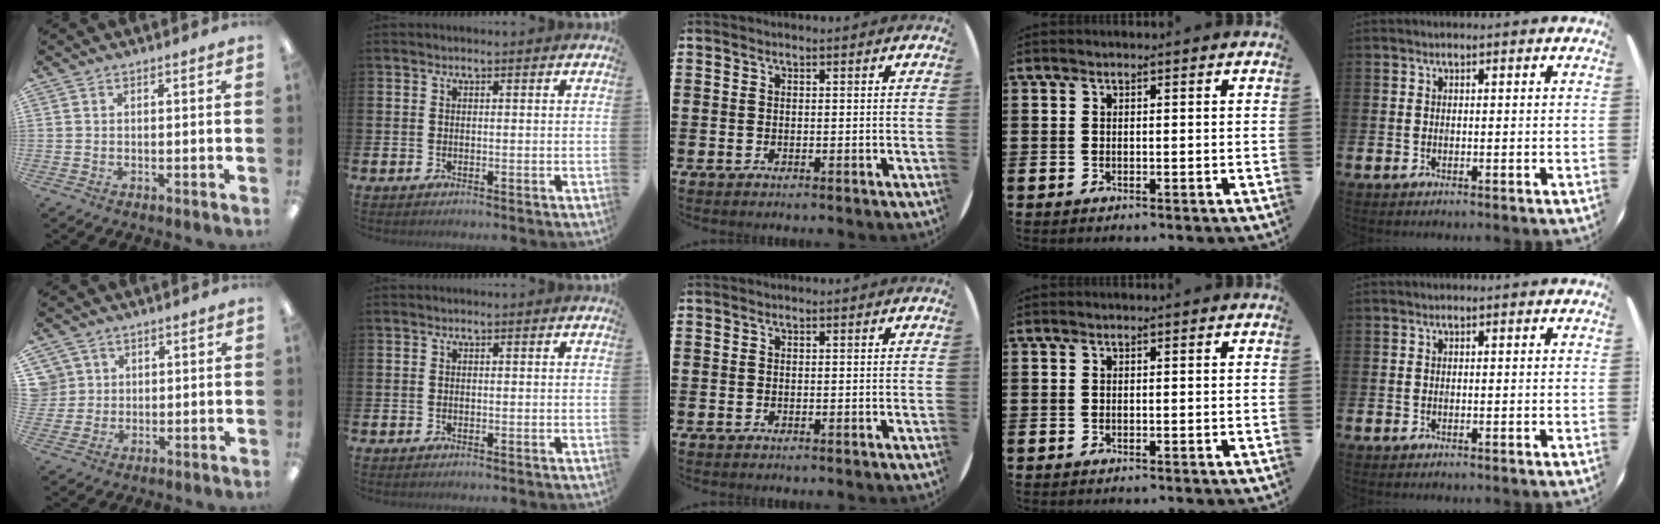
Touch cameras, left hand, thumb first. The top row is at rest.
{"thumb": {"total": 4.6, "force": [1.8, 4.2, 0.1], "torque": [-0.013, 0.003, 0.035]}}